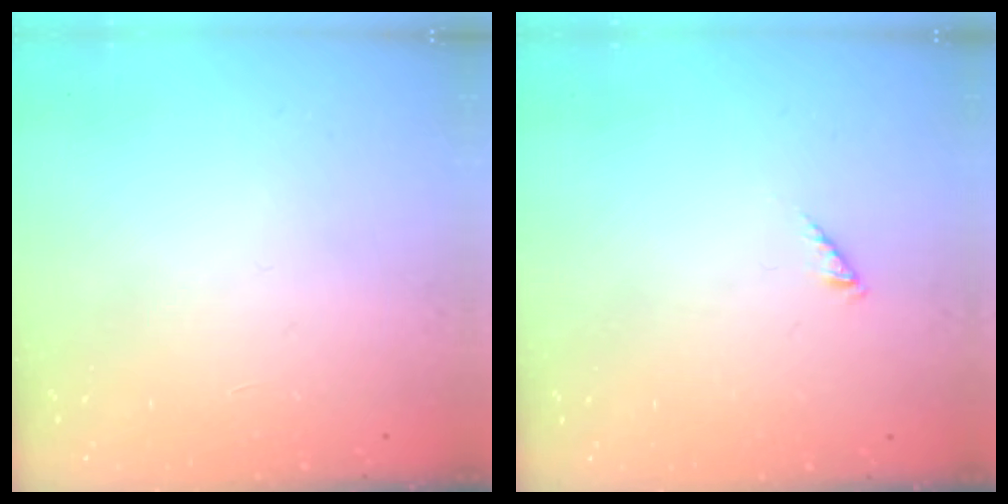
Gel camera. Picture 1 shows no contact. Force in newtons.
{"total": 0.0}